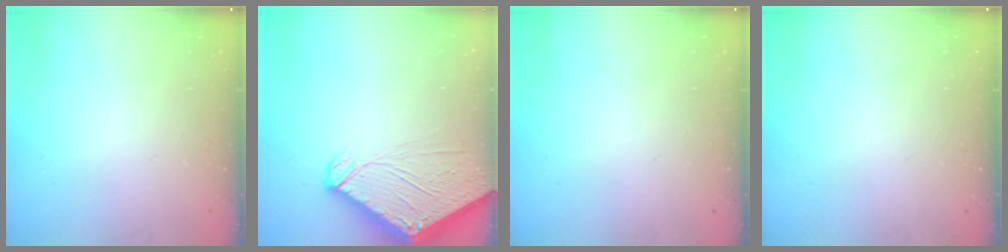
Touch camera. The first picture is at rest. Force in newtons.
{"total": 9.2, "press": 9.1, "slide": 1.0}
{"total": 0.0}
{"total": 0.0}